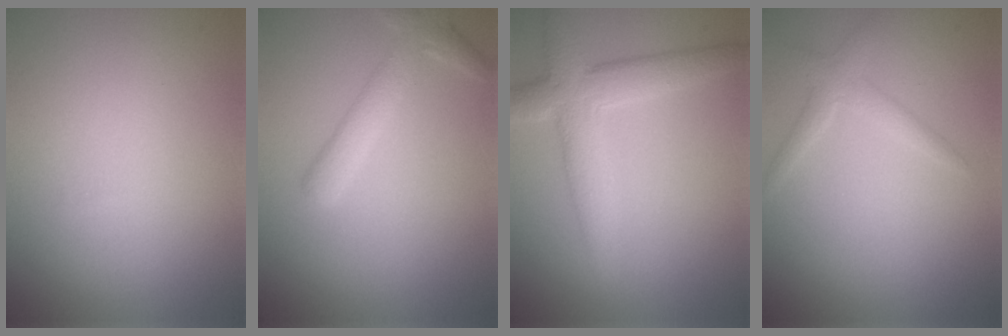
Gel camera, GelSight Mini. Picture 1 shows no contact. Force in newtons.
{"total": 2.6, "press": 2.5, "slide": 0.1}
{"total": 5.5, "press": 5.5, "slide": 0.3}
{"total": 1.7, "press": 1.7, "slide": 0.0}